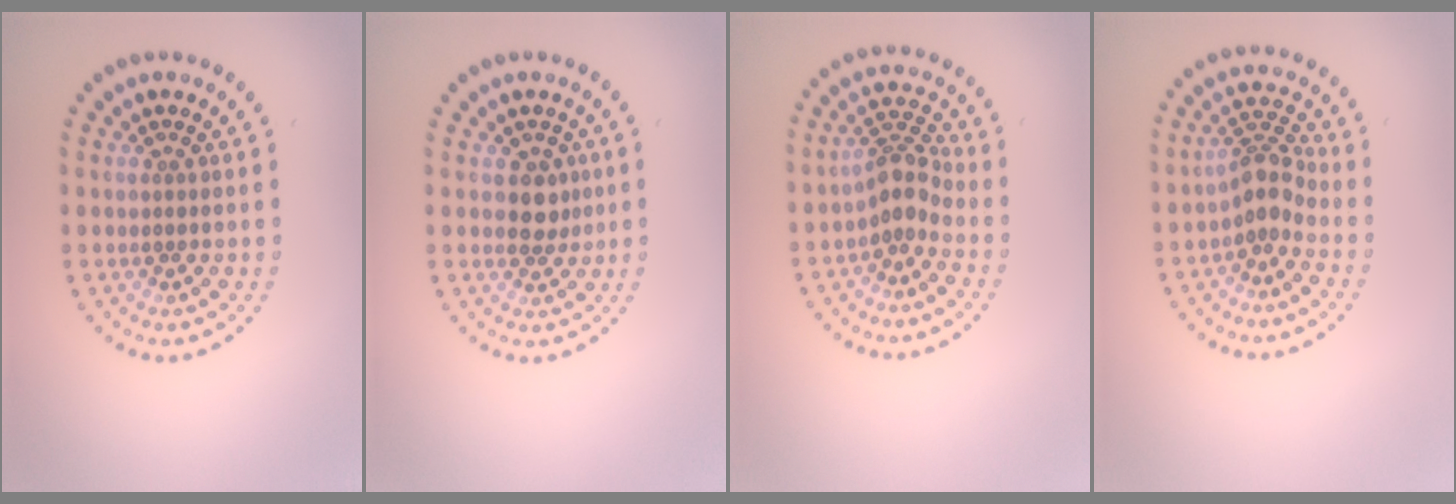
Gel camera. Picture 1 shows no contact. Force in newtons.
{"total": 2.0, "press": 1.8, "slide": 0.9}
{"total": 2.8, "press": 2.2, "slide": 1.8}
{"total": 2.8, "press": 2.2, "slide": 1.8}